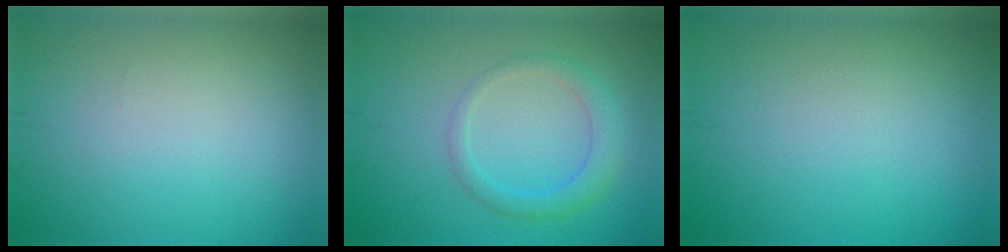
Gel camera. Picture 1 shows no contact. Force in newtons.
{"total": 2.6, "press": 2.6, "slide": 0.0}
{"total": 0.0}